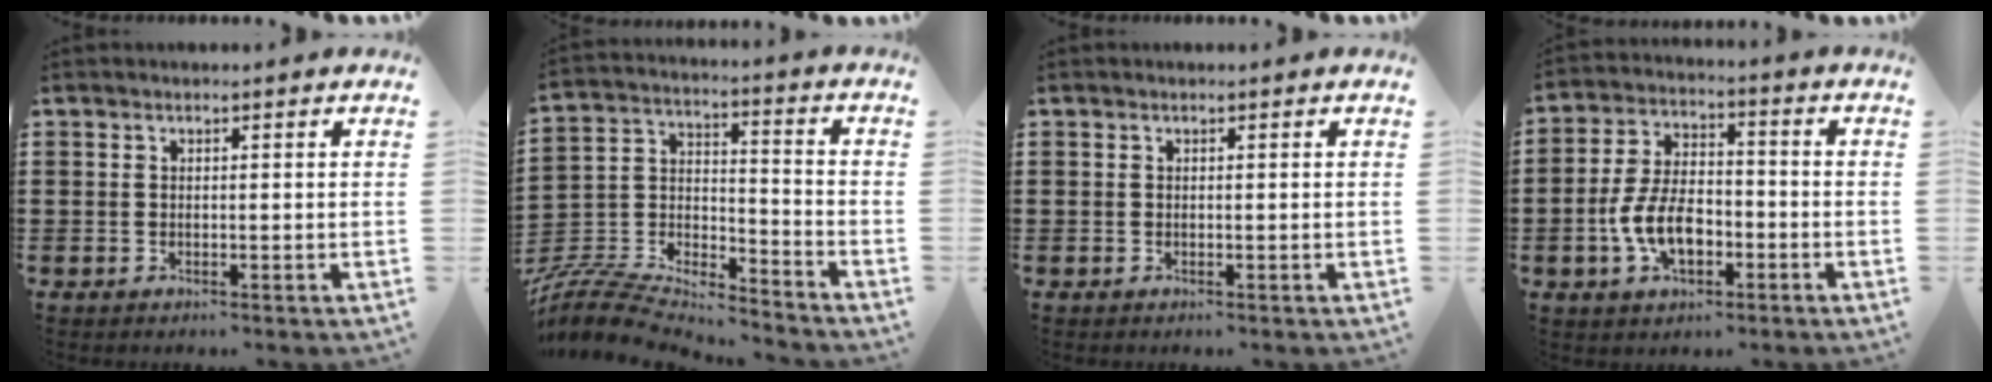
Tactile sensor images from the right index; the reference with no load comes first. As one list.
[{"total": 7.4, "force": [-7.0, 1.8, 1.4], "torque": [-0.046, -0.002, -0.145]}, {"total": 0.0}, {"total": 8.7, "force": [-2.8, 4.7, 6.8], "torque": [-0.156, 0.002, -0.058]}]